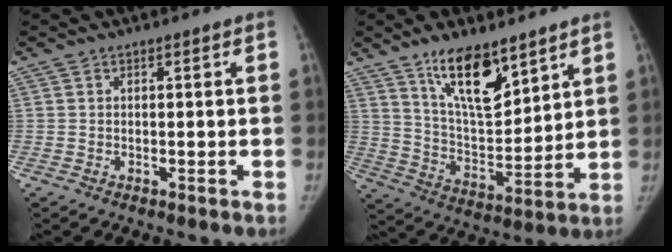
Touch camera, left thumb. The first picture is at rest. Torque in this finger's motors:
{"motor_torque": [0.83, -0.59, 1.30, -0.79, 0.38]}